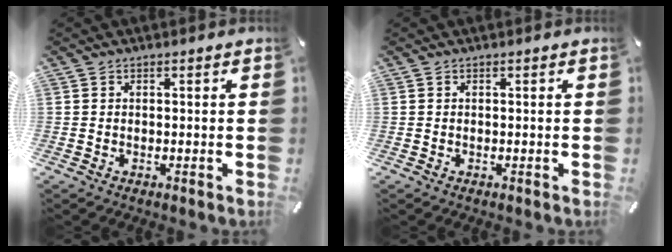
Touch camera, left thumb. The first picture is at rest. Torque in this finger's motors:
{"motor_torque": [0.10, -0.02, -0.05, 0.00, 0.00]}